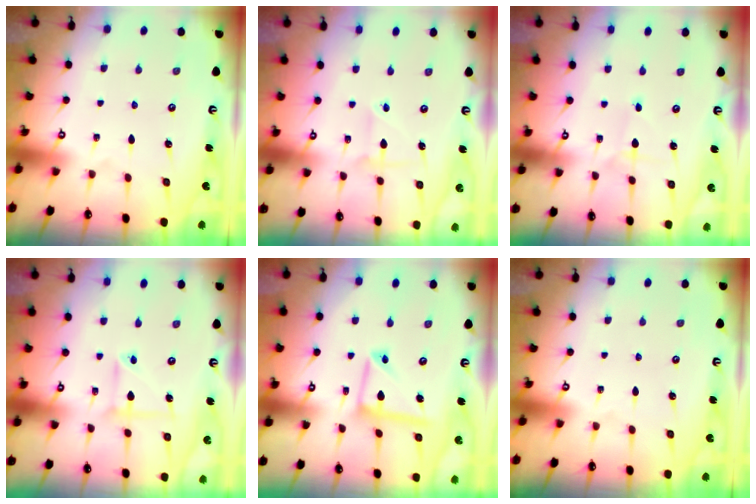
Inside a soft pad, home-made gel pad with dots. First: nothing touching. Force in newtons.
{"total": 3.1, "press": 3.0, "slide": 0.9}
{"total": 1.6, "press": 1.6, "slide": 0.0}
{"total": 5.1, "press": 5.0, "slide": 0.5}
{"total": 11.6, "press": 11.5, "slide": 1.2}
{"total": 0.0}